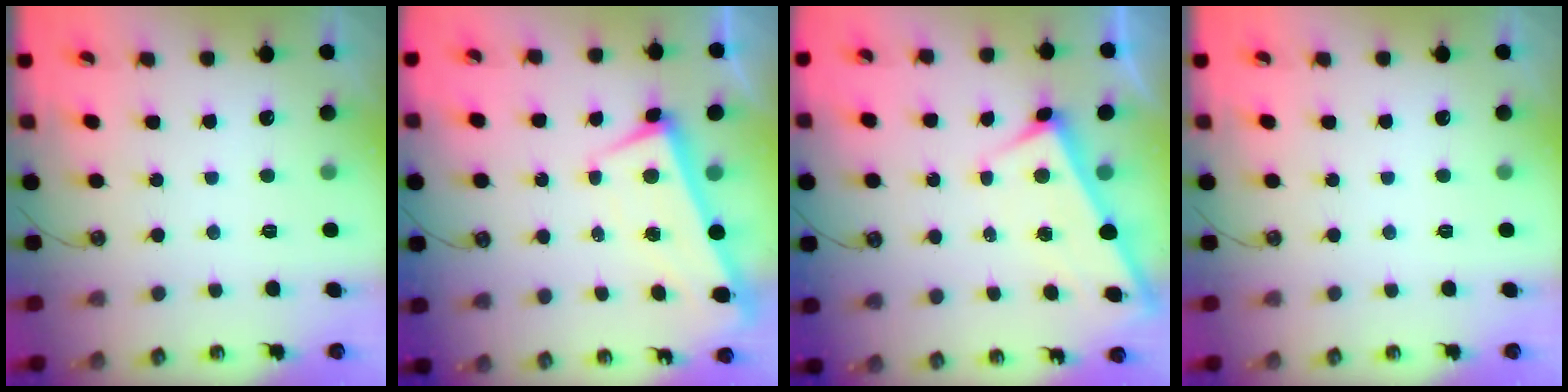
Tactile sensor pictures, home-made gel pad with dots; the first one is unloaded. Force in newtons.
{"total": 1.5, "press": 0.6, "slide": 1.4}
{"total": 4.4, "press": 4.4, "slide": 0.3}
{"total": 0.0}